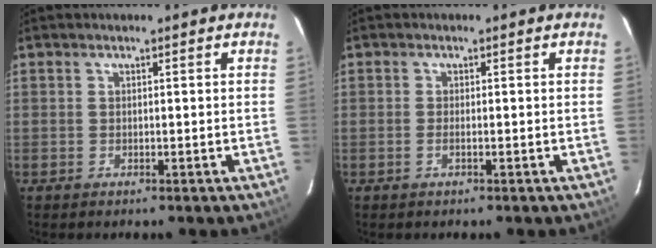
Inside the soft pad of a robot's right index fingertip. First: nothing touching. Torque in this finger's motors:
{"motor_torque": [-0.10, 0.08, -0.03, 0.00]}